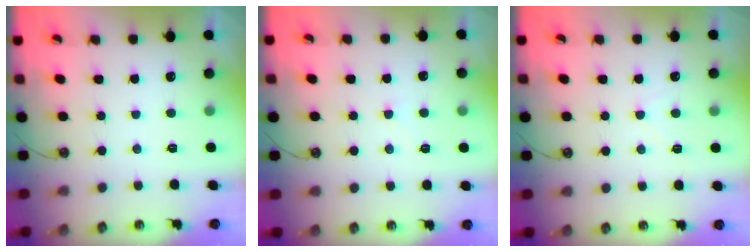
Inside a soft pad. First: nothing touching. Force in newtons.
{"total": 0.5, "press": 0.2, "slide": 0.5}
{"total": 0.7, "press": 0.7, "slide": 0.2}